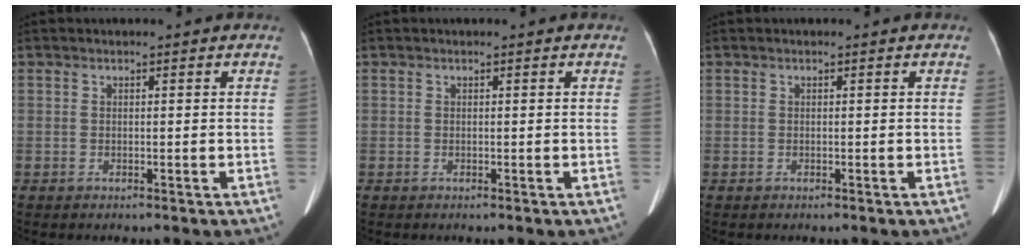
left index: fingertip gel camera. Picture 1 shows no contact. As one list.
[{"total": 0.0}, {"total": 0.0}]